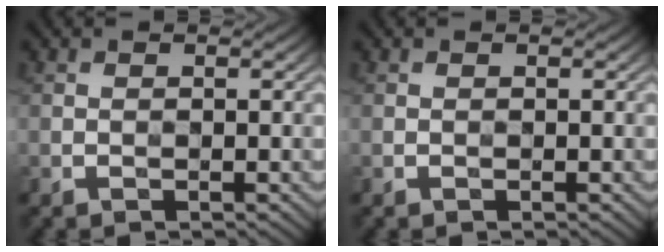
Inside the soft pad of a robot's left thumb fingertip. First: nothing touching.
{"total": 0.0}